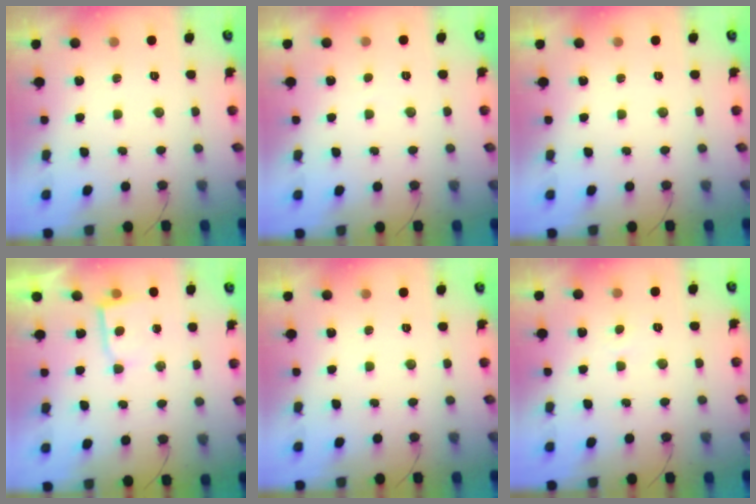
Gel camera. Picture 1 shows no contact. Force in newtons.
{"total": 0.5, "press": 0.5, "slide": 0.1}
{"total": 0.0}
{"total": 3.2, "press": 3.2, "slide": 0.2}
{"total": 0.0}
{"total": 2.0, "press": 2.0, "slide": 0.2}